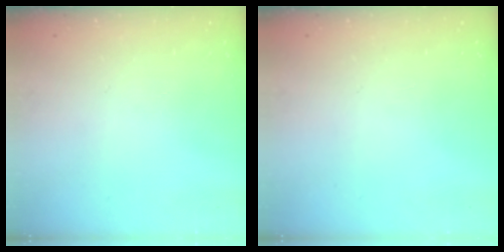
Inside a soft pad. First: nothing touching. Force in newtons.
{"total": 0.0}